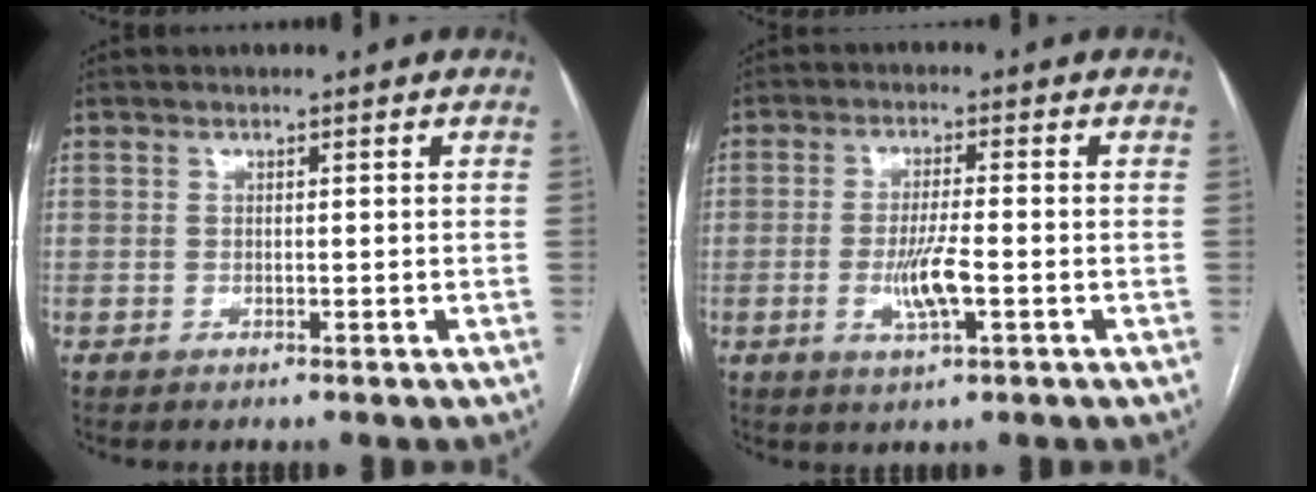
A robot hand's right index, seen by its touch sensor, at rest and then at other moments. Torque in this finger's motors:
{"motor_torque": [0.14, 0.00, 0.31, 0.08]}